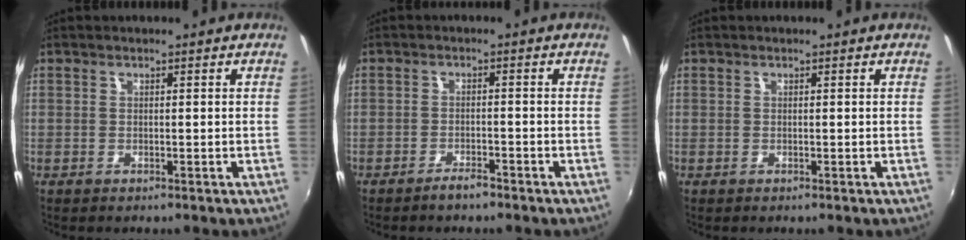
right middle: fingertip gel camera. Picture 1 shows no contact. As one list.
[{"total": 2.5, "force": [-2.2, 0.5, 1.1], "torque": [-0.031, 0.001, -0.038]}, {"total": 0.0}]